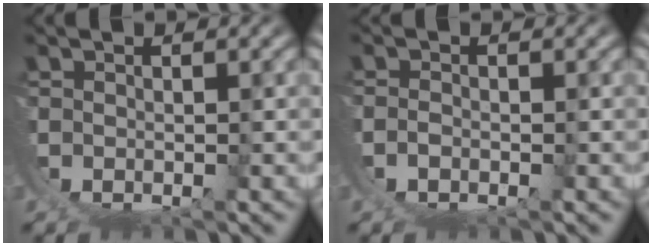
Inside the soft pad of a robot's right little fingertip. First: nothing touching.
{"total": 2.2, "force": [0.2, 1.9, 1.1], "torque": [-0.034, -0.005, 0.003]}